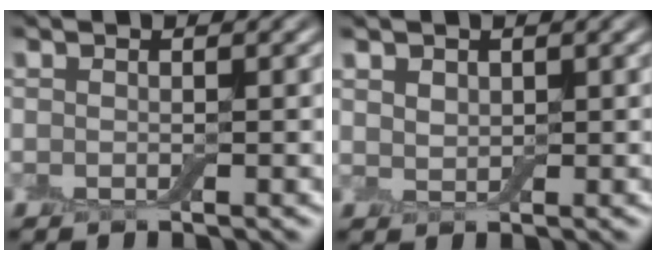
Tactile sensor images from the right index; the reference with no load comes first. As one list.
[{"total": 1.4, "force": [0.9, 0.9, 0.5], "torque": [-0.011, 0.000, 0.017]}]